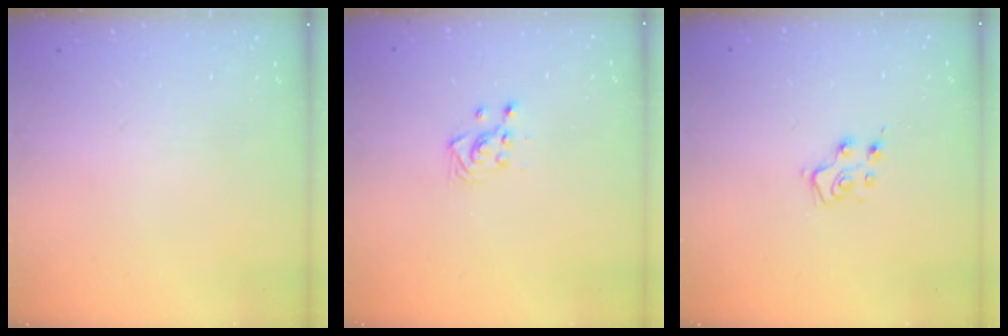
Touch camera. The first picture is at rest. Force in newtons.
{"total": 3.0, "press": 3.0, "slide": 0.5}
{"total": 6.2, "press": 6.1, "slide": 0.8}